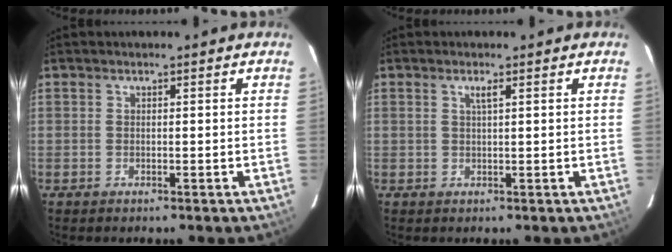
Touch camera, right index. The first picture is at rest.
{"total": 1.3, "force": [0.6, 0.0, 1.2], "torque": [-0.021, 0.001, 0.011]}